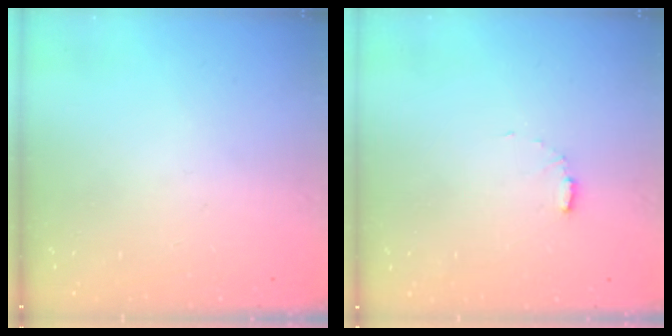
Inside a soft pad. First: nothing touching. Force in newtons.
{"total": 6.0, "press": 6.0, "slide": 0.5}